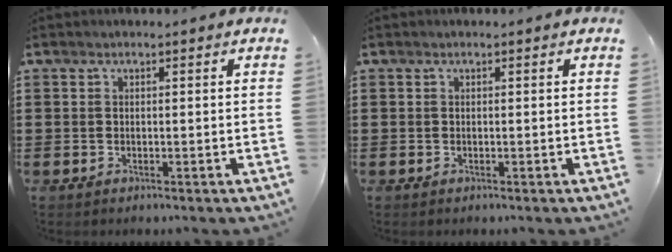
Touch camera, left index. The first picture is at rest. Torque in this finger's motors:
{"motor_torque": [0.00, 0.00, 0.00, 0.00]}